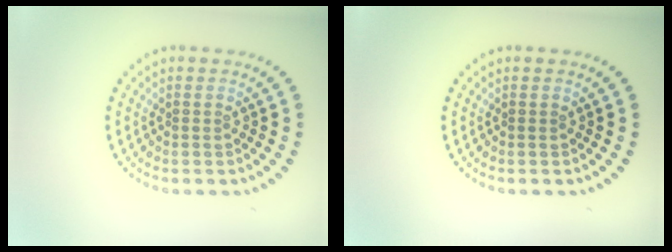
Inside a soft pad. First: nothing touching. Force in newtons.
{"total": 0.0}